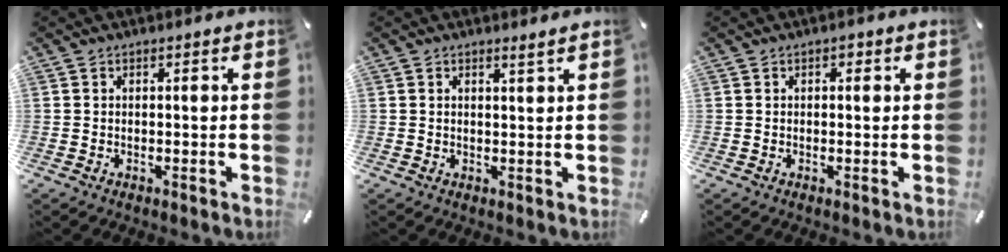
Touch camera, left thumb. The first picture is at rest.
{"total": 1.2, "force": [1.0, -0.1, 0.7], "torque": [-0.014, -0.003, 0.018]}
{"total": 1.0, "force": [0.1, 0.8, 0.7], "torque": [-0.006, 0.002, -0.001]}